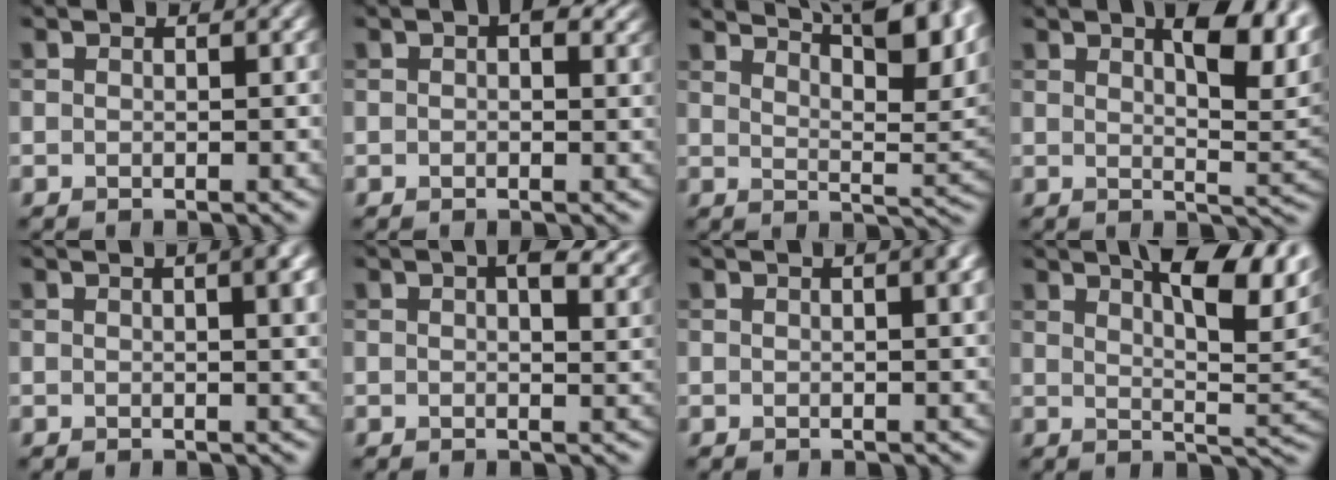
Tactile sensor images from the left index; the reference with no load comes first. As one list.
[{"total": 3.7, "force": [1.8, 1.7, 2.8], "torque": [-0.026, 0.003, 0.020]}, {"total": 14.1, "force": [10.2, 4.0, 8.9], "torque": [-0.088, 0.037, 0.112]}, {"total": 8.8, "force": [4.2, 3.1, 7.1], "torque": [-0.091, 0.004, 0.069]}, {"total": 5.9, "force": [2.2, 2.3, 5.0], "torque": [-0.031, 0.023, 0.011]}, {"total": 6.0, "force": [3.4, 2.4, 4.4], "torque": [-0.046, 0.013, 0.038]}, {"total": 4.4, "force": [1.8, 1.8, 3.6], "torque": [-0.026, 0.014, 0.009]}, {"total": 10.1, "force": [5.3, 2.9, 8.1], "torque": [-0.104, 0.016, 0.084]}]